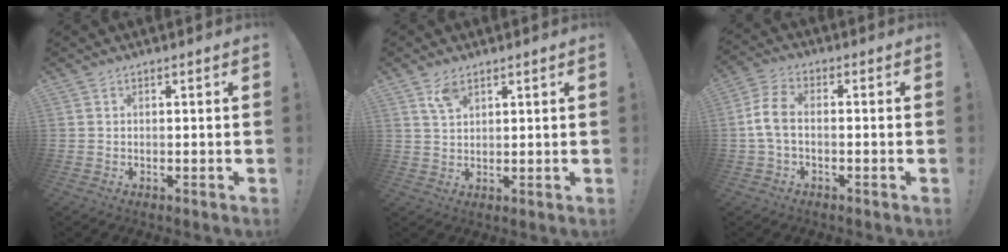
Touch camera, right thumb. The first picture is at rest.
{"total": 4.9, "force": [3.2, 2.5, 2.9], "torque": [-0.052, -0.012, 0.059]}
{"total": 7.1, "force": [-0.8, 3.9, 5.9], "torque": [-0.133, 0.005, -0.010]}